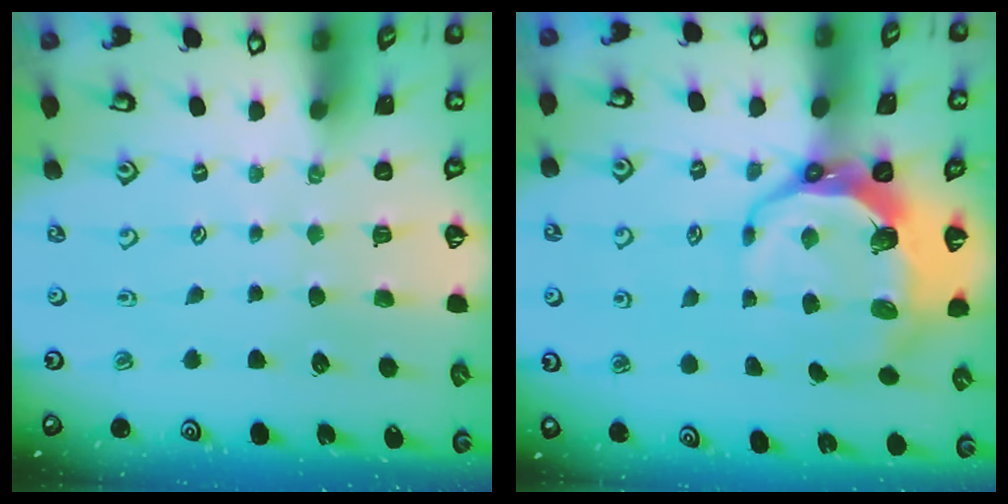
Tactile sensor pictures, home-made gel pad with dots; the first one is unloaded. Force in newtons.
{"total": 10.8, "press": 9.5, "slide": 5.2}